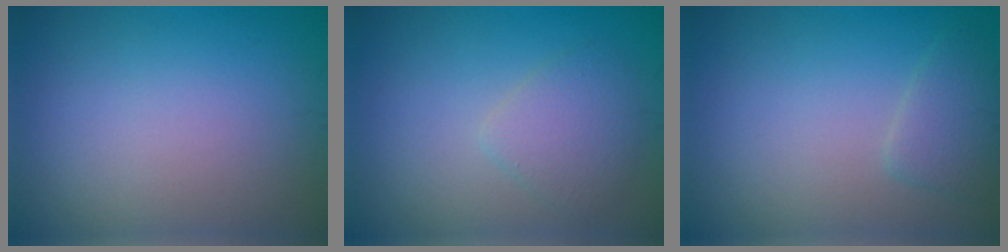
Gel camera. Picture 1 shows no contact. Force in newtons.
{"total": 2.5, "press": 2.5, "slide": 0.2}
{"total": 2.2, "press": 2.2, "slide": 0.1}